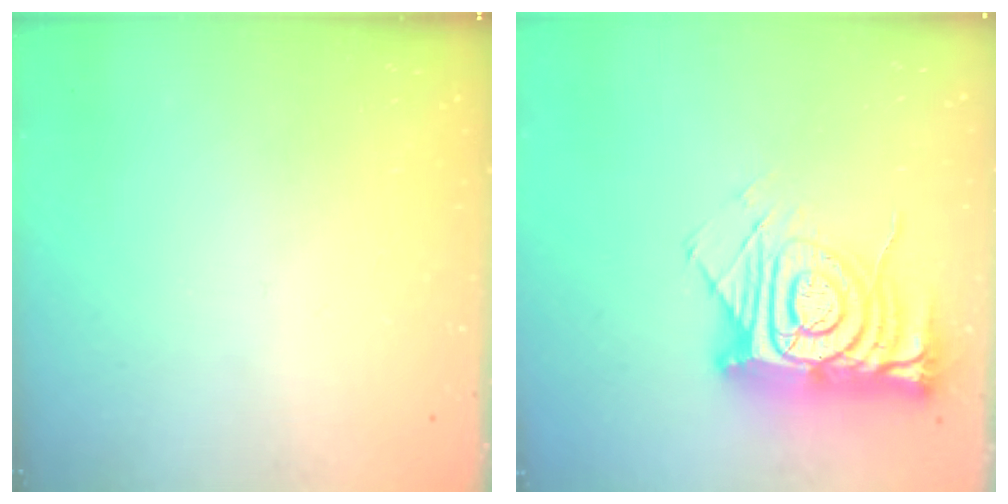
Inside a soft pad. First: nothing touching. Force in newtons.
{"total": 16.4, "press": 16.4, "slide": 1.4}